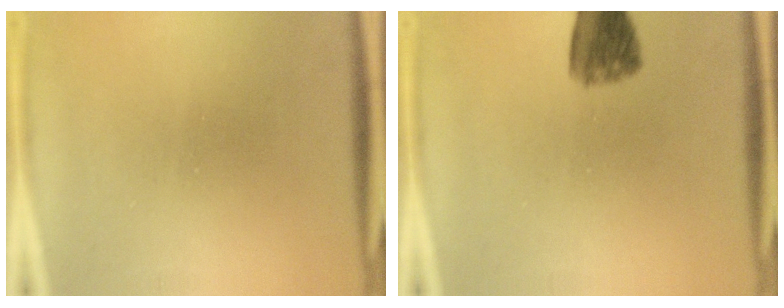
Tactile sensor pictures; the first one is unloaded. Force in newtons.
{"total": 7.3}